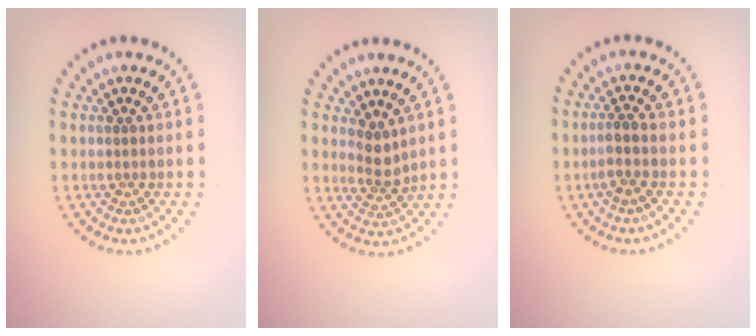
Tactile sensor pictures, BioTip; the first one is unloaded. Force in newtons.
{"total": 2.1, "press": 1.6, "slide": 1.3}
{"total": 1.7, "press": 1.3, "slide": 1.1}